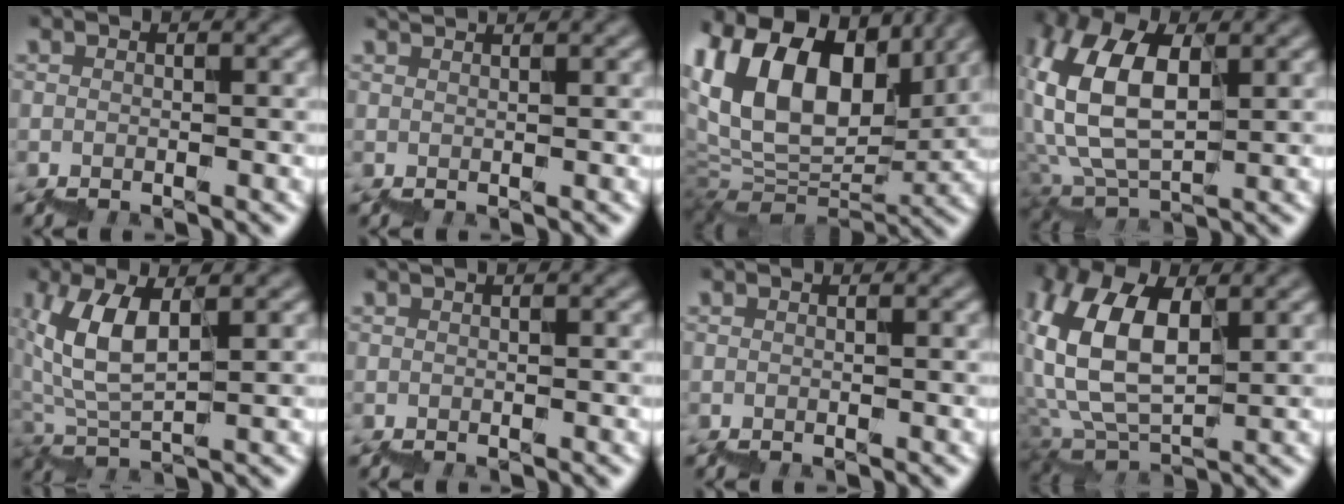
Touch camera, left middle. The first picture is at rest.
{"total": 0.8, "force": [0.4, 0.2, 0.7], "torque": [-0.004, -0.006, 0.010]}
{"total": 14.7, "force": [8.5, 7.7, 9.1], "torque": [-0.152, 0.039, 0.145]}
{"total": 7.8, "force": [3.6, 3.6, 5.9], "torque": [-0.140, 0.020, 0.063]}
{"total": 5.3, "force": [3.8, 1.0, 3.5], "torque": [-0.077, 0.004, 0.077]}
{"total": 0.0}
{"total": 0.0}
{"total": 8.3, "force": [4.5, 3.7, 5.9], "torque": [-0.141, 0.020, 0.082]}